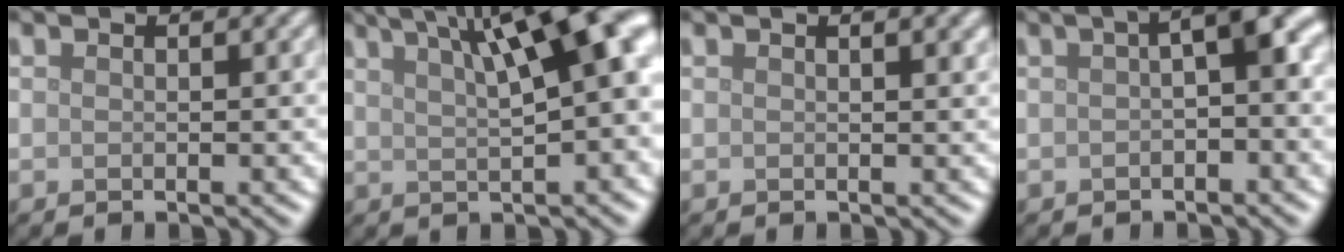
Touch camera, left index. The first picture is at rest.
{"total": 11.3, "force": [4.6, 3.2, 9.8], "torque": [-0.113, 0.023, 0.065]}
{"total": 1.5, "force": [0.8, 0.4, 1.2], "torque": [-0.012, 0.003, 0.011]}
{"total": 4.2, "force": [0.6, 0.9, 4.1], "torque": [-0.054, 0.019, 0.004]}